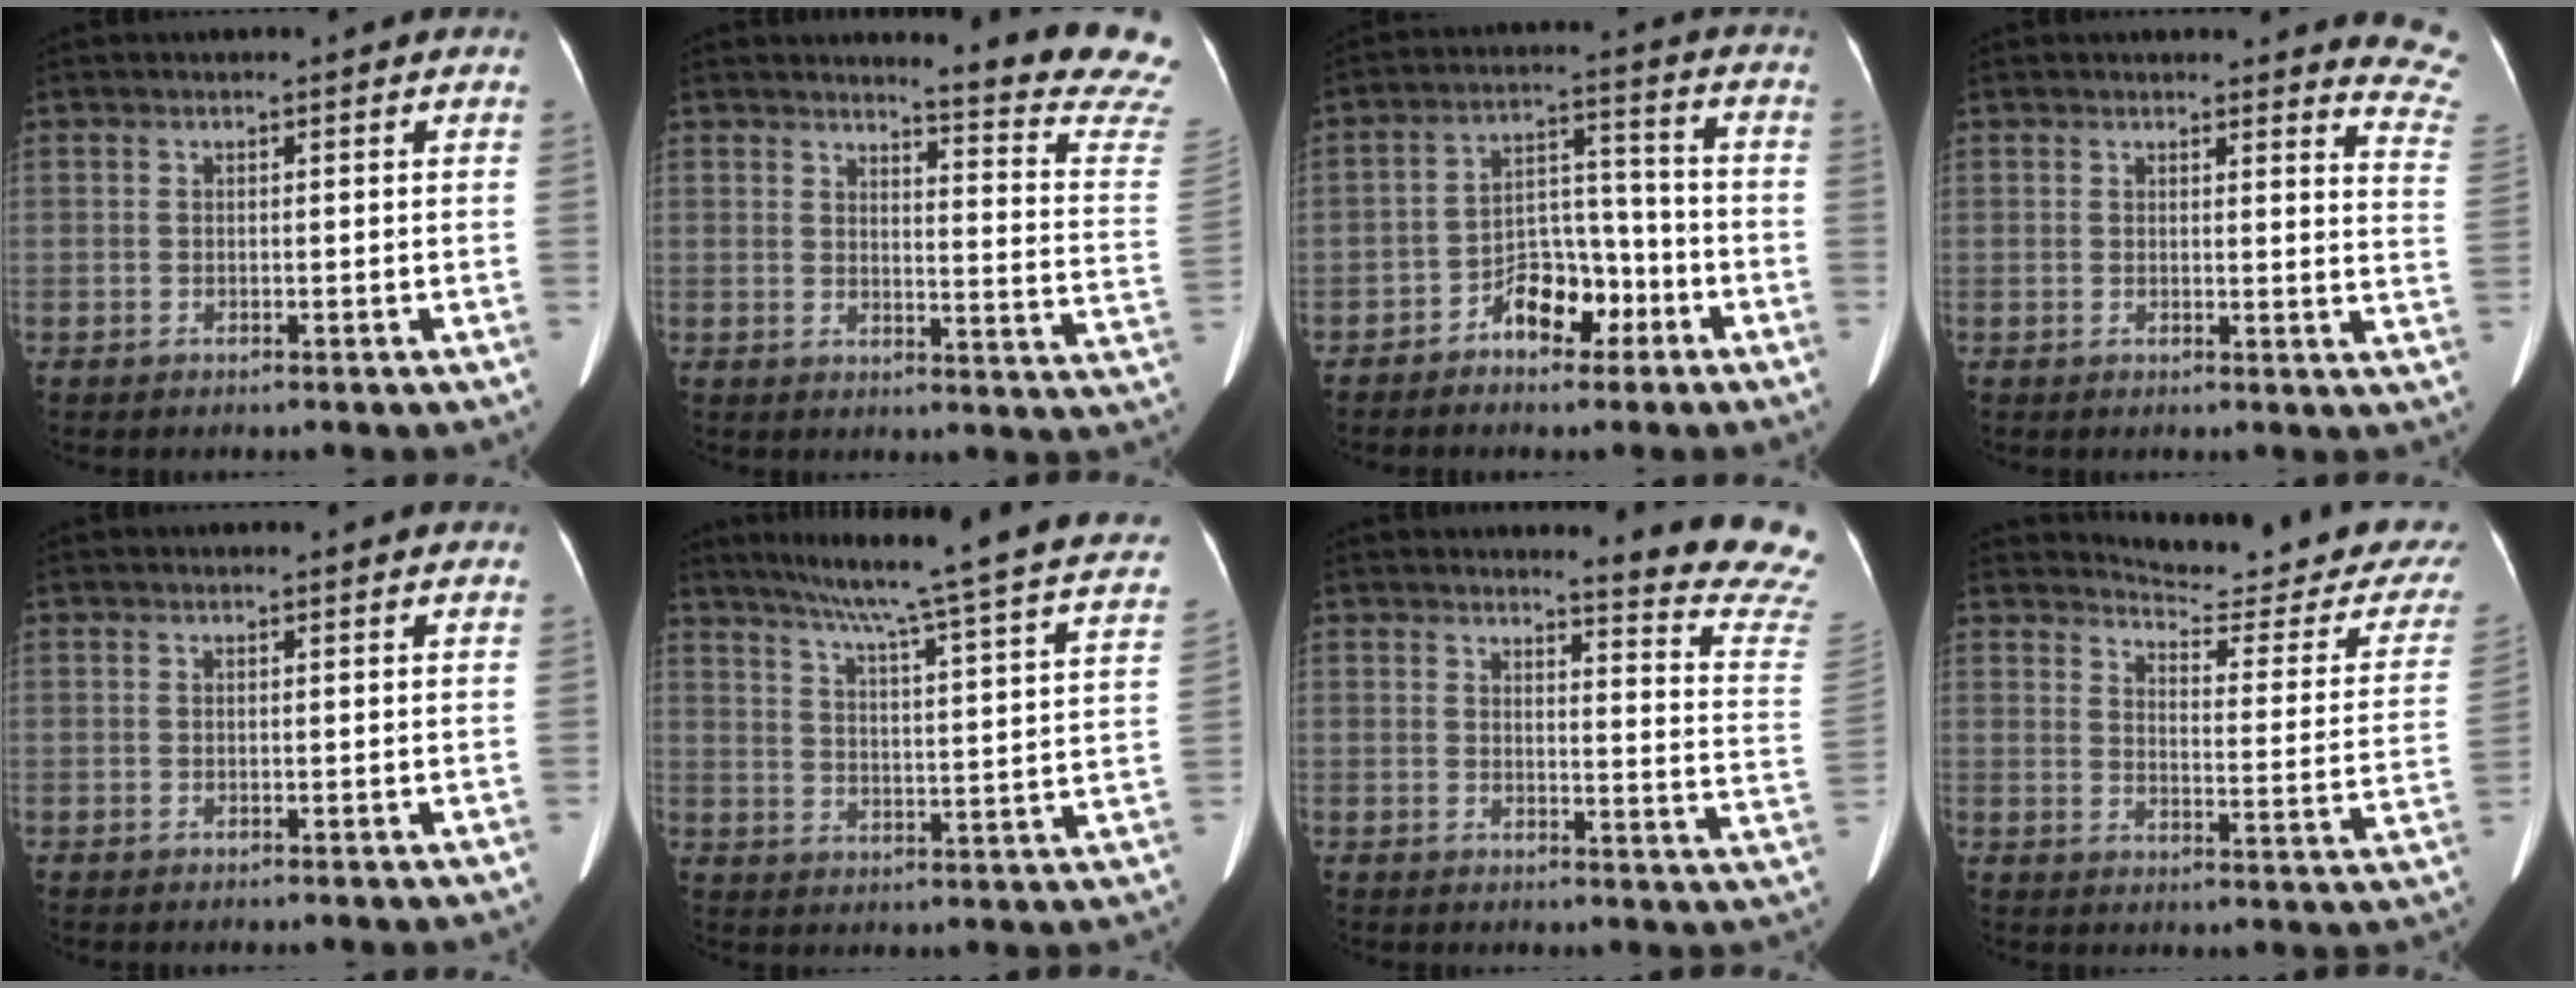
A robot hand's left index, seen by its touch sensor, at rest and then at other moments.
{"total": 15.5, "force": [15.0, -1.5, 3.7], "torque": [-0.042, -0.146, 0.147]}
{"total": 7.6, "force": [-4.5, 4.2, 4.5], "torque": [-0.080, 0.031, -0.074]}
{"total": 8.6, "force": [8.6, 0.1, 0.7], "torque": [0.018, -0.093, 0.053]}
{"total": 0.0}
{"total": 27.3, "force": [23.5, 0.4, 13.9], "torque": [-0.211, -0.048, 0.288]}
{"total": 14.1, "force": [13.8, -1.4, 2.8], "torque": [-0.021, -0.144, 0.128]}
{"total": 18.8, "force": [18.0, 1.4, 5.2], "torque": [-0.066, -0.105, 0.199]}